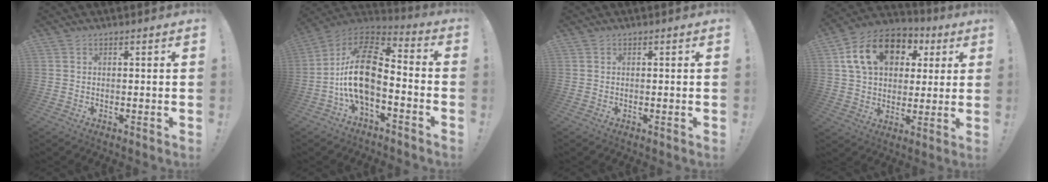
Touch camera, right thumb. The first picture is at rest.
{"total": 17.9, "force": [-3.5, 9.5, 14.7], "torque": [-0.289, 0.027, -0.056]}
{"total": 0.0}
{"total": 18.3, "force": [6.7, 13.1, 10.9], "torque": [-0.174, -0.006, 0.128]}